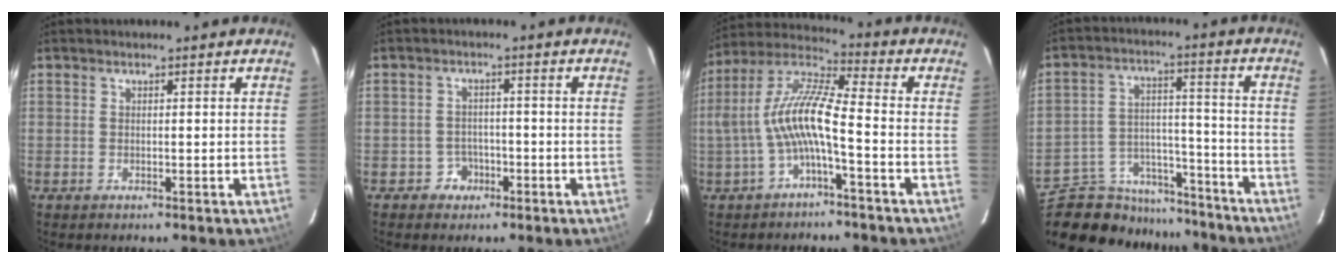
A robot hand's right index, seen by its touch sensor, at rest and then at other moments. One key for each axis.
{"total": 3.6, "fx": -1.9, "fy": 3.0, "fz": 0.1, "tx": -0.003, "ty": 0.015, "tz": -0.029}
{"total": 10.9, "fx": -2.7, "fy": 1.7, "fz": 10.4, "tx": -0.219, "ty": 0.016, "tz": -0.051}
{"total": 18.1, "fx": -15.6, "fy": 8.2, "fz": 4.2, "tx": -0.106, "ty": 0.042, "tz": -0.224}